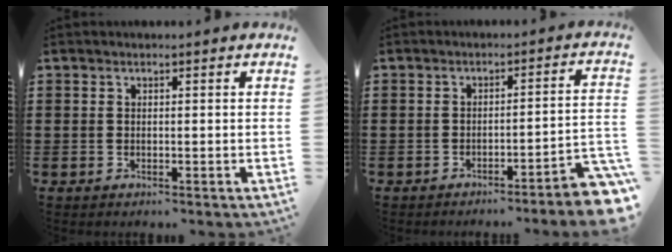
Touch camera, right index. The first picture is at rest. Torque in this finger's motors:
{"motor_torque": [2.14, 0.00, 1.00, 0.06]}